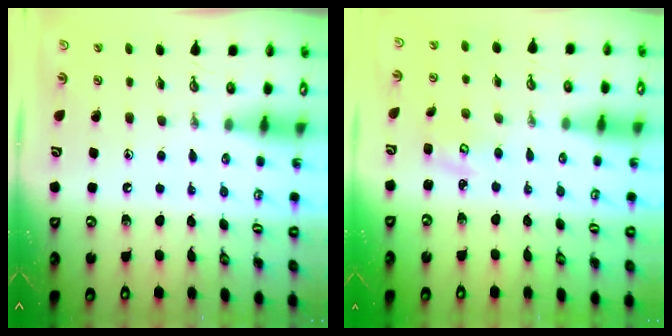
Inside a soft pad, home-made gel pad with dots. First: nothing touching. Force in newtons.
{"total": 2.9, "press": 2.9, "slide": 0.3}